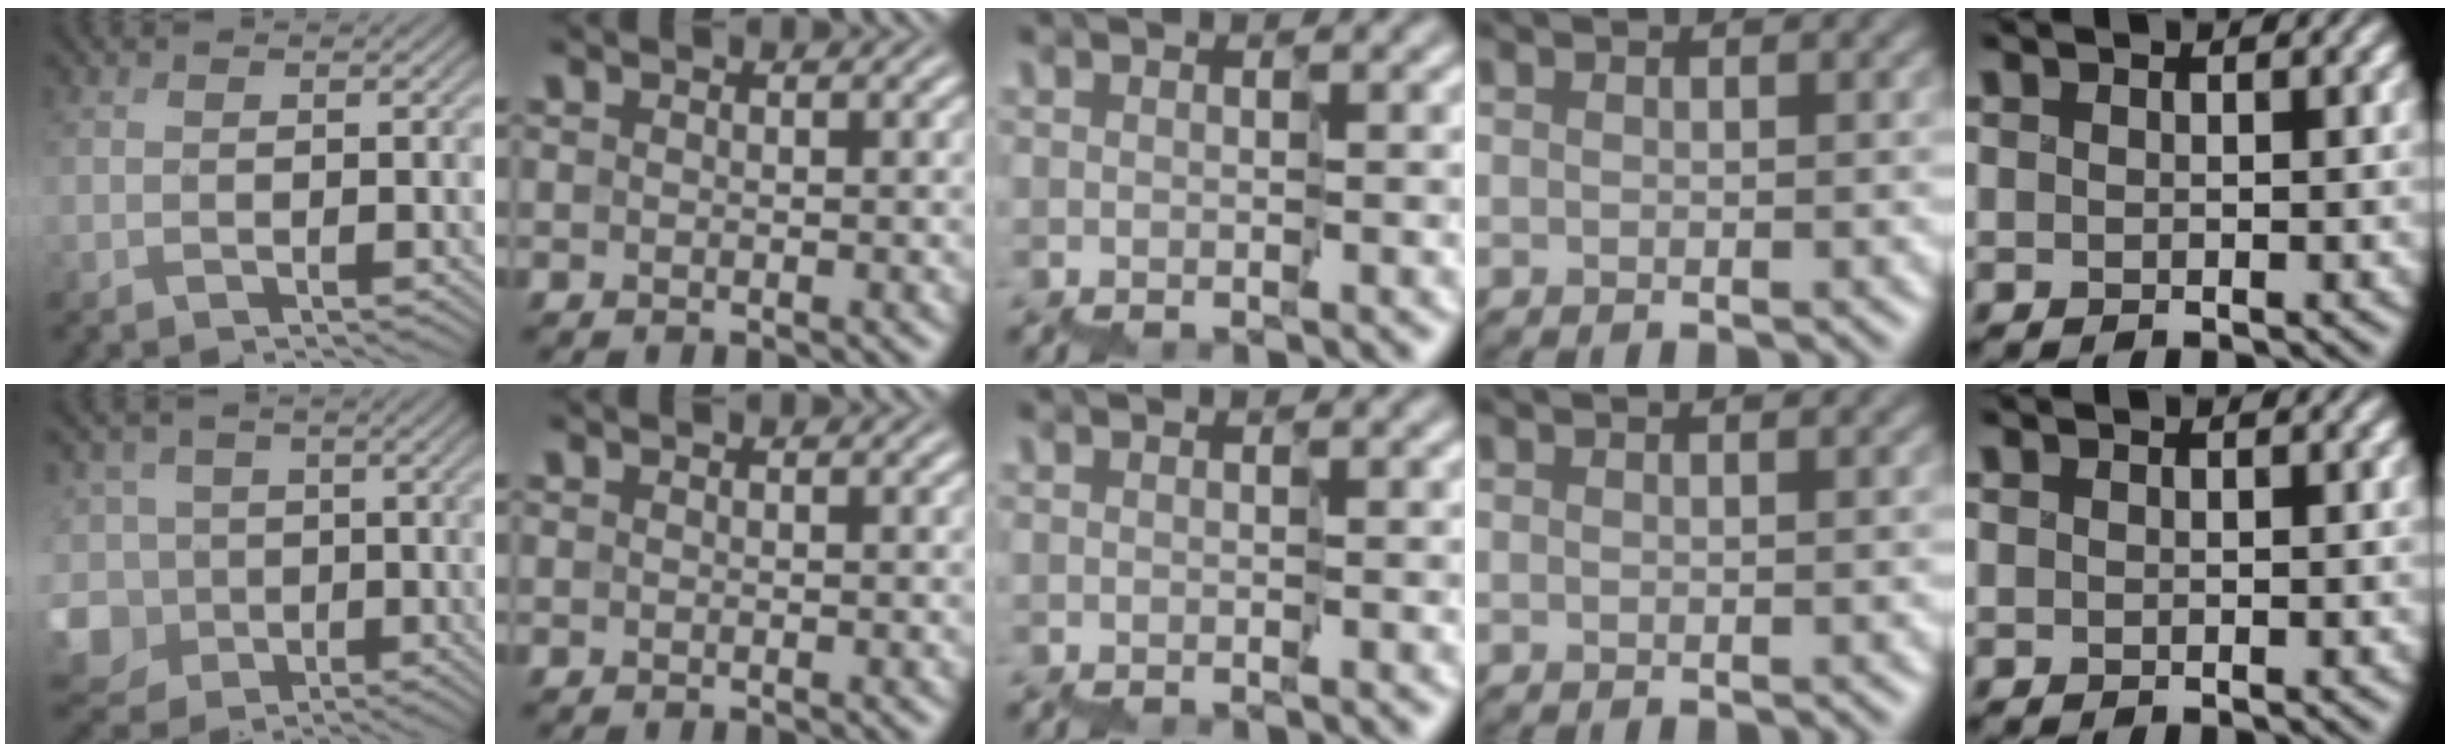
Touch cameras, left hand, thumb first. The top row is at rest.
{"thumb": {"total": 12.9, "force": [-4.0, 11.1, 5.3], "torque": [-0.174, -0.007, -0.097]}}